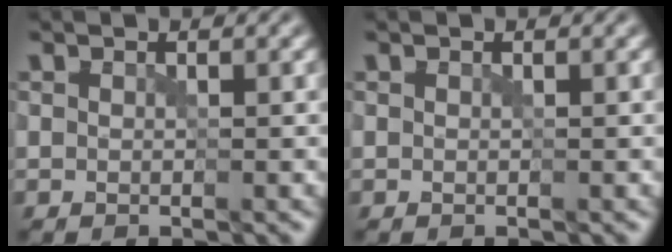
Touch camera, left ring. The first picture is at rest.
{"total": 0.0}